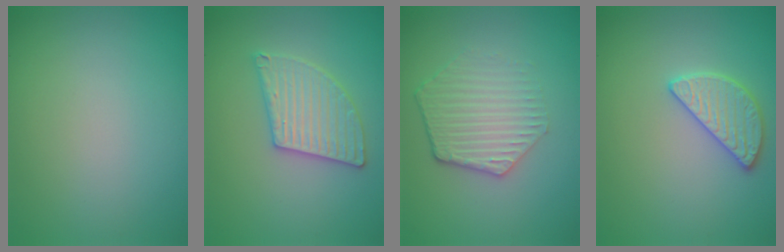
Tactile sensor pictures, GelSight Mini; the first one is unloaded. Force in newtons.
{"total": 3.6, "press": 3.6, "slide": 0.3}
{"total": 3.6, "press": 3.0, "slide": 2.0}
{"total": 2.8, "press": 2.8, "slide": 0.3}